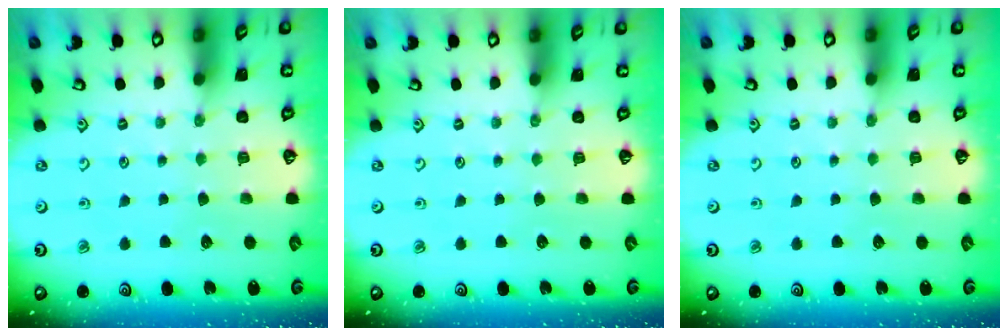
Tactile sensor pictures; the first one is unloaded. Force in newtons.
{"total": 0.0}
{"total": 0.0}